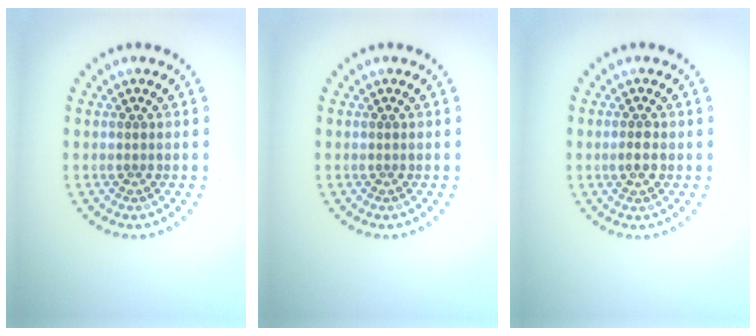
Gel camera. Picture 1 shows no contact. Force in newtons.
{"total": 0.0}
{"total": 1.2, "press": 1.2, "slide": 0.1}